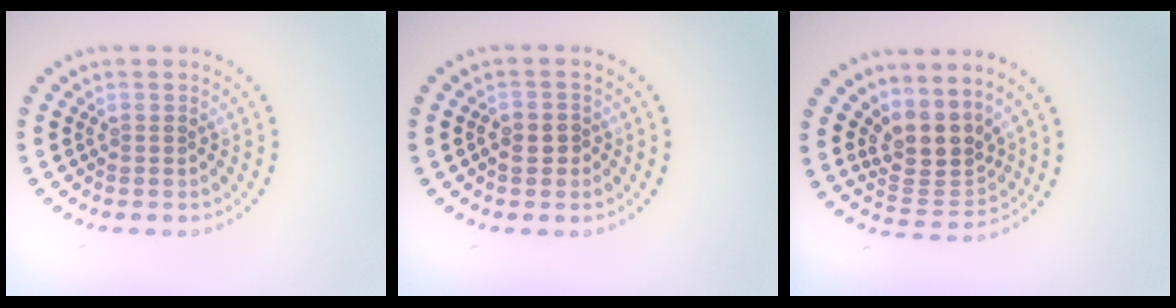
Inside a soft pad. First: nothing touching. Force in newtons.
{"total": 1.4, "press": 1.4, "slide": 0.4}
{"total": 3.9, "press": 3.0, "slide": 2.5}